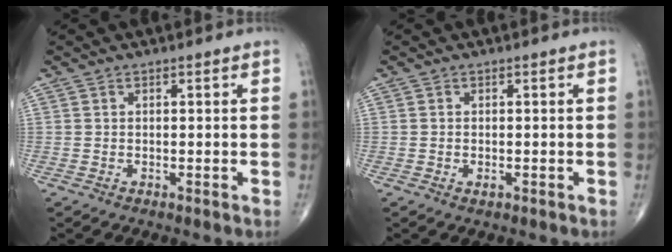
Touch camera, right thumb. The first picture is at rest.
{"total": 0.9, "force": [-0.3, 0.5, 0.6], "torque": [-0.011, -0.001, -0.004]}